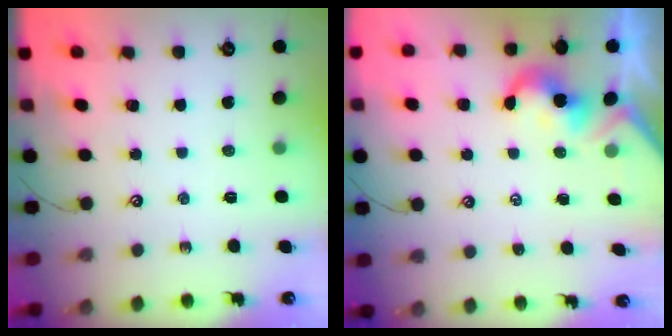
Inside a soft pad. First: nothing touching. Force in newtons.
{"total": 2.0, "press": 1.9, "slide": 0.5}